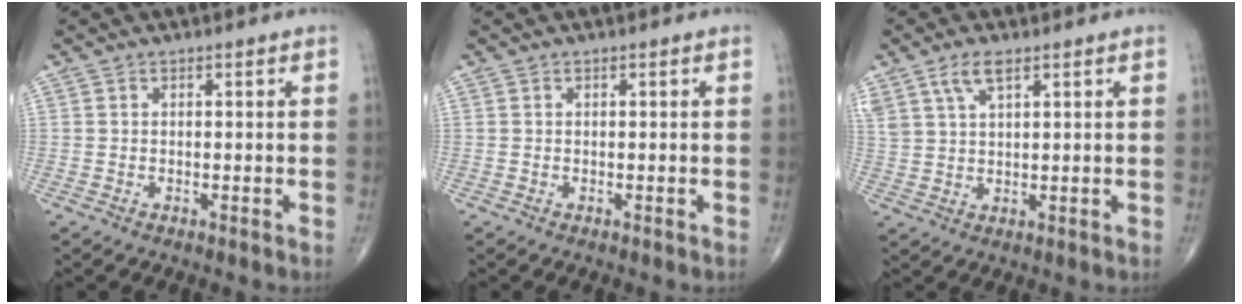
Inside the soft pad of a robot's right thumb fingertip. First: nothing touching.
{"total": 0.0}
{"total": 5.7, "force": [3.4, 2.2, 3.9], "torque": [-0.081, -0.003, 0.072]}